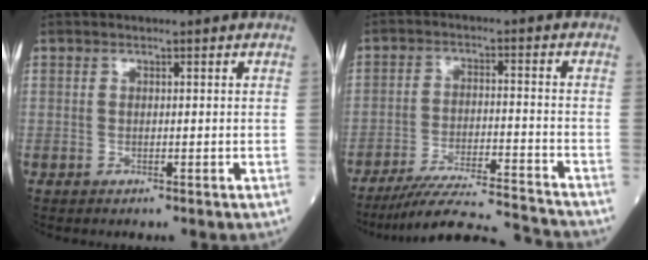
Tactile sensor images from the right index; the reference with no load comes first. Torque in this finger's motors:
{"motor_torque": [-0.67, -0.74, 0.07, 0.00]}